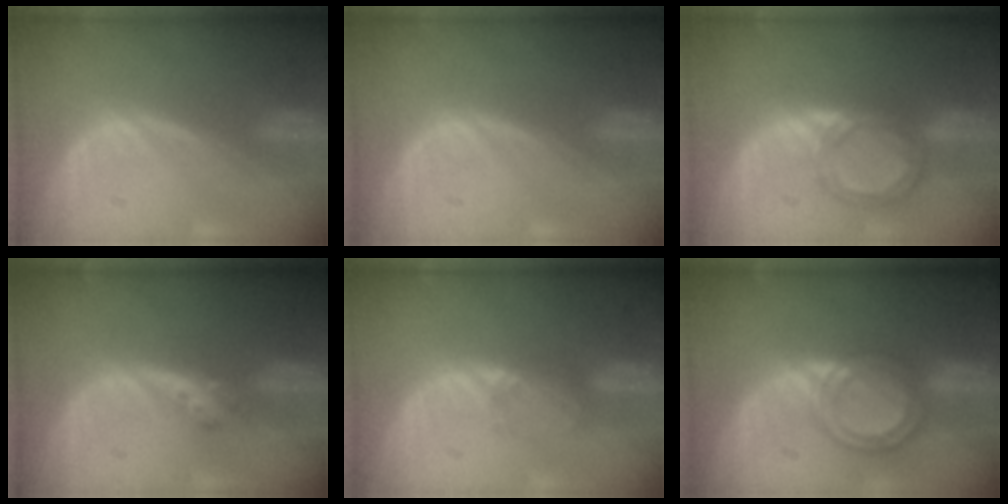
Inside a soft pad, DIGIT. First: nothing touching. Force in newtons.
{"total": 0.0}
{"total": 6.1, "press": 5.4, "slide": 2.9}
{"total": 2.5, "press": 2.1, "slide": 1.4}
{"total": 1.9, "press": 1.9, "slide": 0.3}
{"total": 6.1, "press": 5.5, "slide": 2.8}